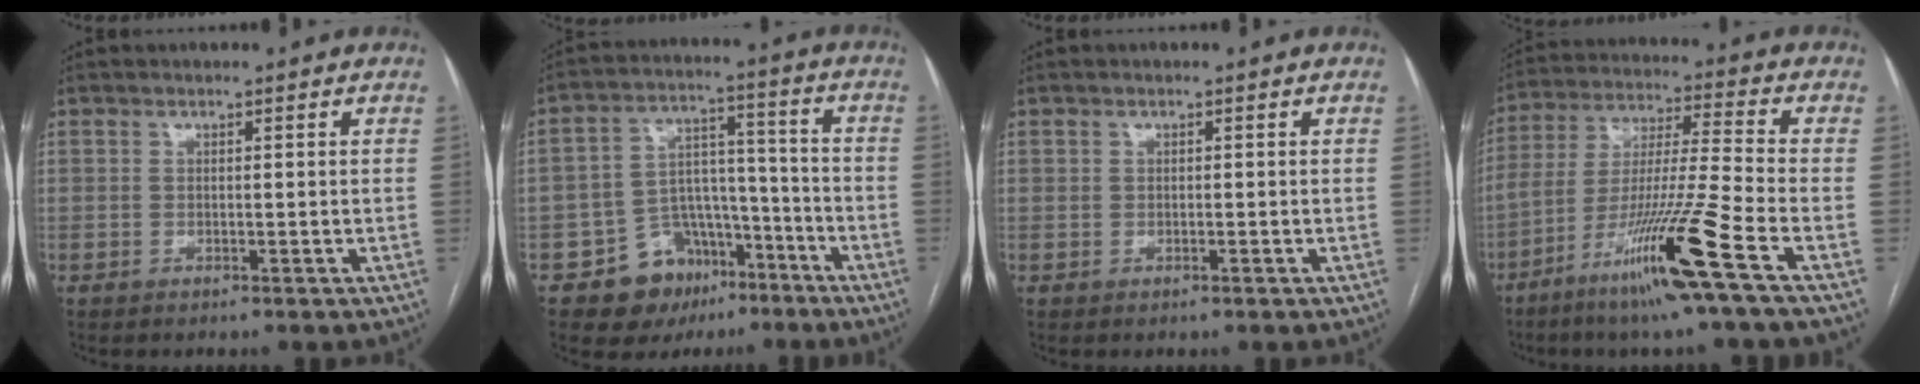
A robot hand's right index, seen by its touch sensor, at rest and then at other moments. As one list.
[{"total": 11.2, "force": [-6.7, 7.8, 4.3], "torque": [-0.057, 0.041, -0.098]}, {"total": 0.6, "force": [0.0, 0.6, 0.3], "torque": [-0.007, 0.001, 0.002]}, {"total": 16.2, "force": [-8.6, -2.0, 13.6], "torque": [-0.273, -0.032, -0.161]}]